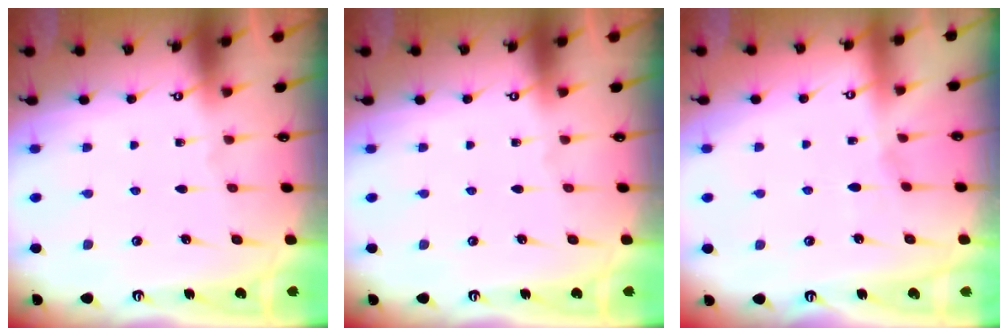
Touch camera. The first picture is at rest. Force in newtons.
{"total": 0.0}
{"total": 2.5, "press": 2.4, "slide": 0.5}